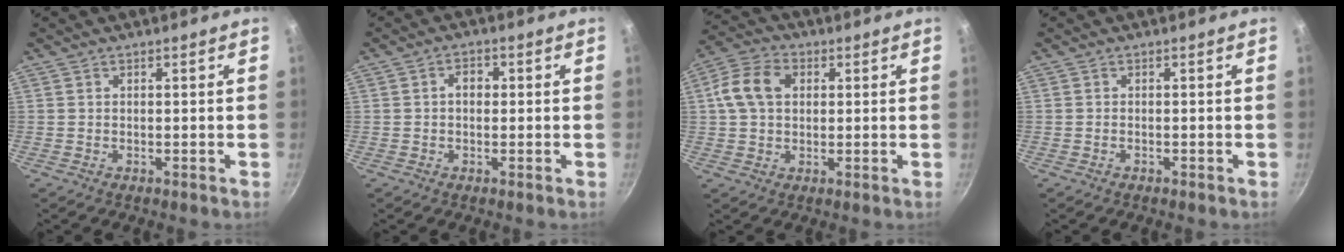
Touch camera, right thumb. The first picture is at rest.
{"total": 2.5, "force": [0.1, 1.8, 1.7], "torque": [-0.019, 0.012, -0.002]}
{"total": 9.0, "force": [1.9, 6.5, 6.0], "torque": [-0.113, 0.018, 0.030]}
{"total": 0.0}